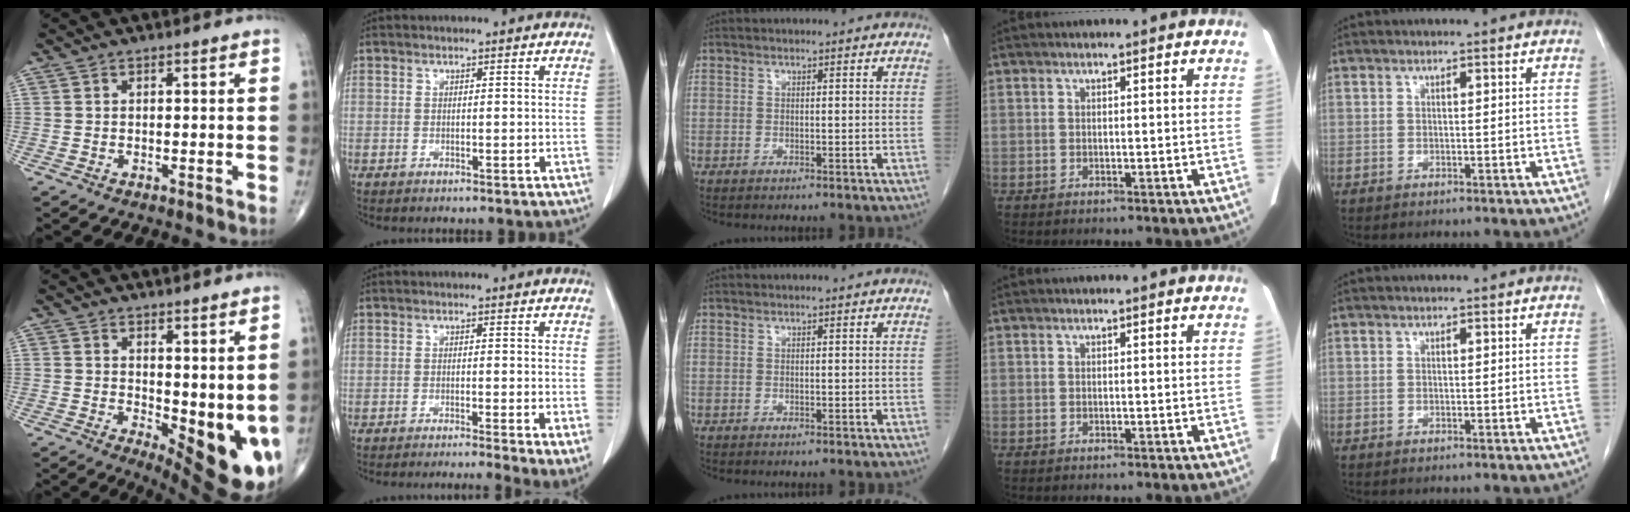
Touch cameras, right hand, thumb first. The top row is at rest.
{"thumb": {"total": 12.4, "force": [1.7, 4.9, 11.3], "torque": [-0.145, -0.038, 0.042]}, "index": {"total": 6.5, "force": [-3.9, 0.5, 5.2], "torque": [-0.055, -0.019, -0.067]}}